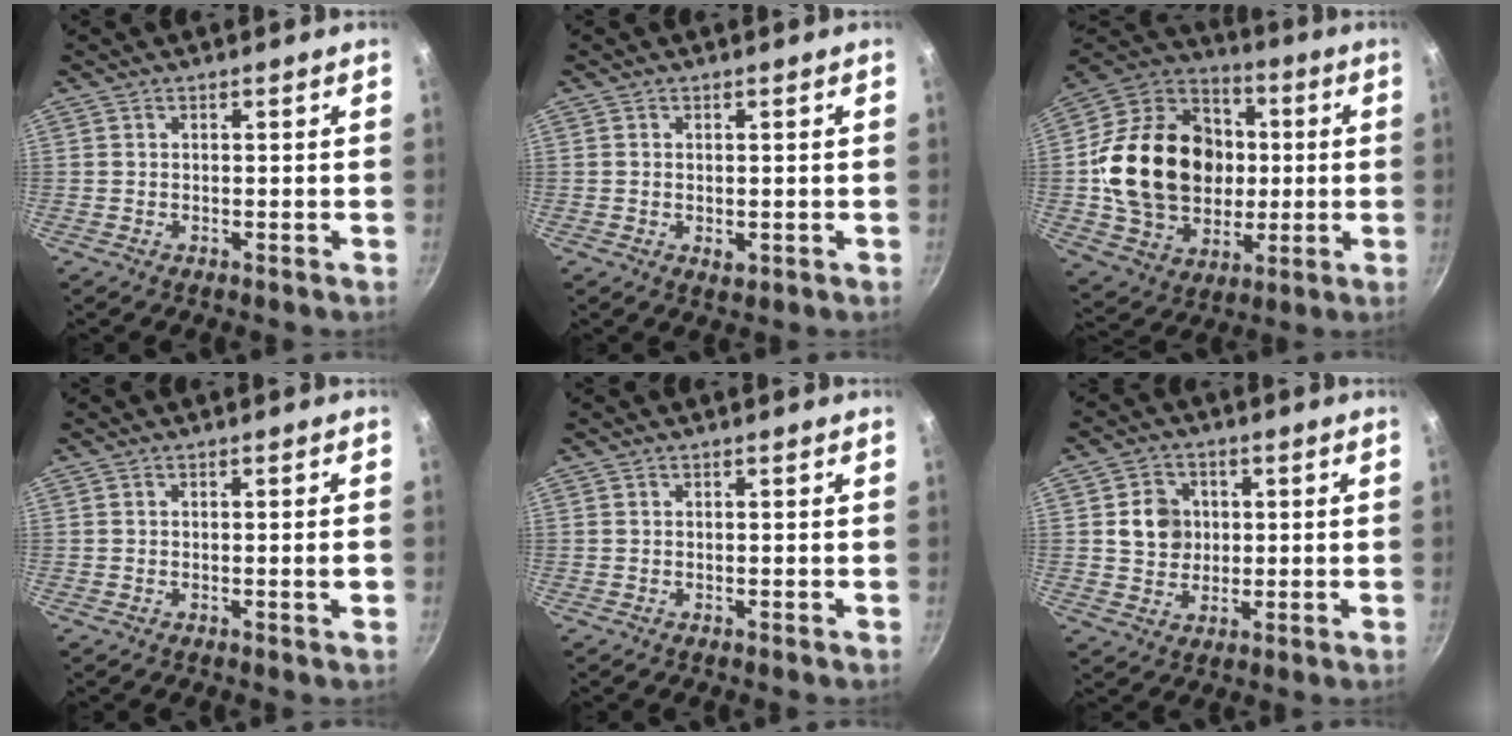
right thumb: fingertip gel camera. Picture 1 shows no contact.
{"total": 1.7, "force": [-0.2, 1.1, 1.3], "torque": [-0.020, -0.004, -0.002]}
{"total": 25.4, "force": [0.7, 20.4, 15.2], "torque": [-0.232, 0.025, 0.021]}
{"total": 1.6, "force": [-0.3, 0.1, 1.6], "torque": [-0.022, 0.002, -0.005]}
{"total": 0.0}
{"total": 7.1, "force": [1.1, 6.3, 3.1], "torque": [-0.022, 0.004, 0.018]}